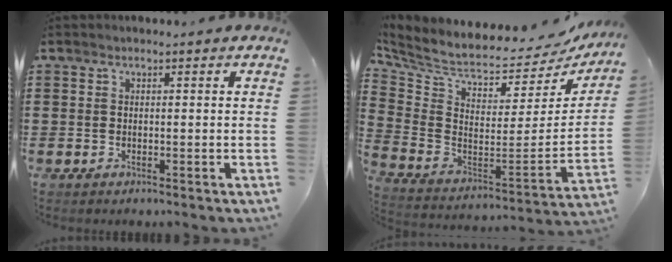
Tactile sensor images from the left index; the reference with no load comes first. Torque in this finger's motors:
{"motor_torque": [2.14, 0.00, 1.05, 0.21]}